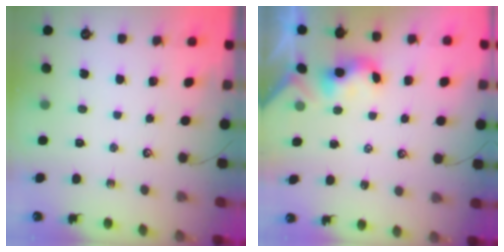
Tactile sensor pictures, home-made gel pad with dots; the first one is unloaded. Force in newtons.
{"total": 2.5, "press": 2.5, "slide": 0.1}